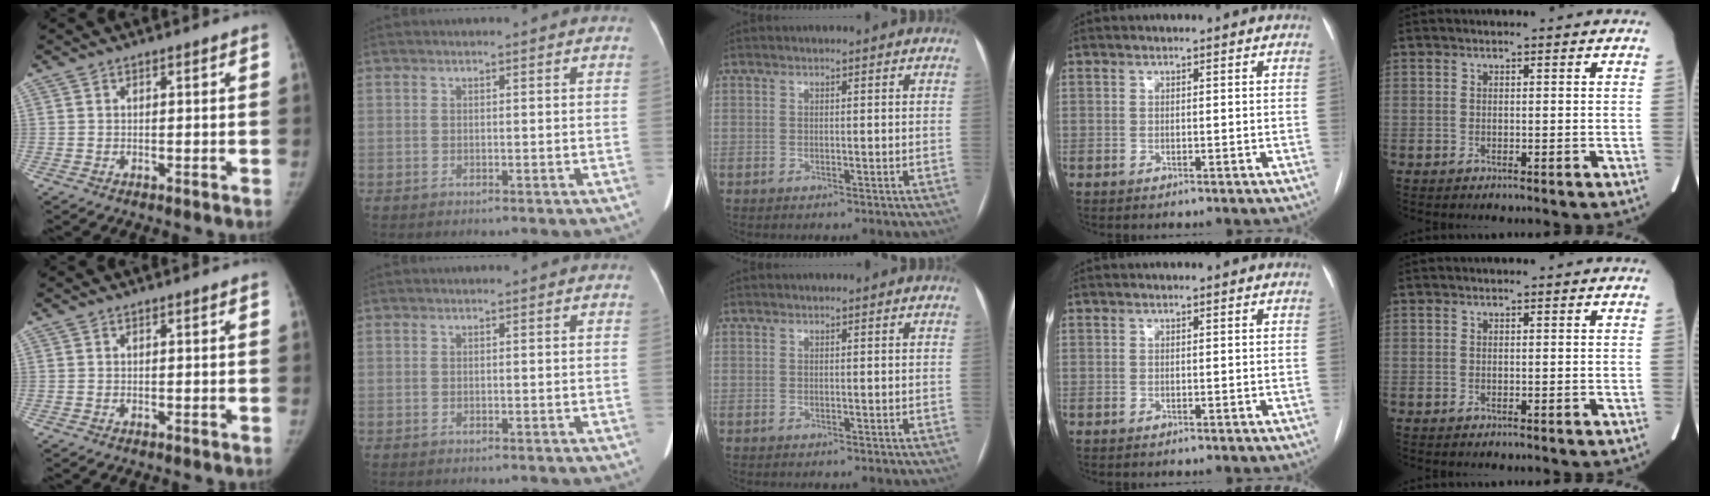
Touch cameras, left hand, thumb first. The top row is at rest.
{}